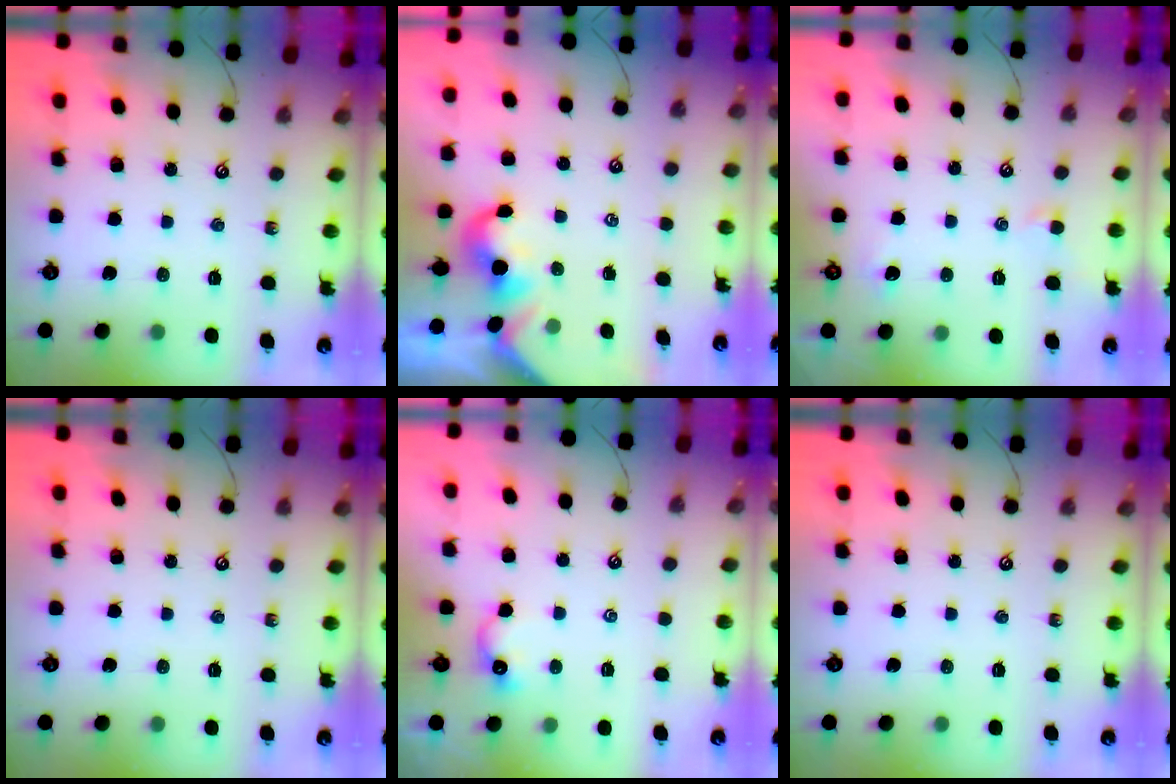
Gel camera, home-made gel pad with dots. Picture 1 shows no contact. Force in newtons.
{"total": 0.6, "press": 0.5, "slide": 0.3}
{"total": 0.5, "press": 0.2, "slide": 0.5}
{"total": 0.0}
{"total": 1.7, "press": 1.6, "slide": 0.7}
{"total": 0.0}